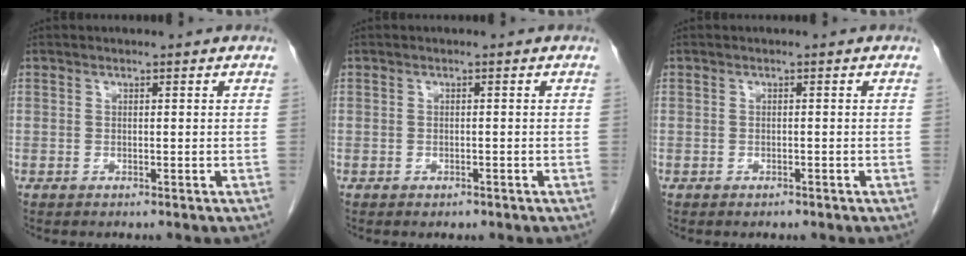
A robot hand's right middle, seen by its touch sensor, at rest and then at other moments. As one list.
[{"total": 0.9, "force": [-0.6, 0.6, 0.4], "torque": [-0.007, 0.001, -0.006]}, {"total": 0.7, "force": [-0.6, 0.4, 0.3], "torque": [-0.007, 0.000, -0.007]}]